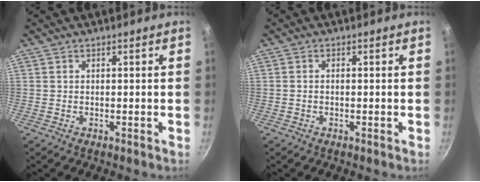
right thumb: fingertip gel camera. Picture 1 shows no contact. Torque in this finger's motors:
{"motor_torque": [-0.06, -0.42, -0.37, 0.09, 0.01]}